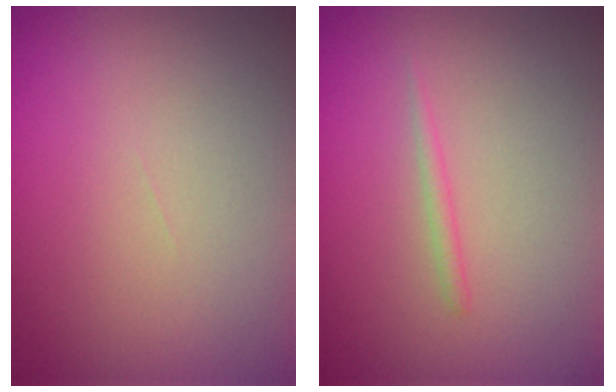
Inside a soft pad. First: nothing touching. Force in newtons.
{"total": 0.7, "press": 0.7, "slide": 0.1}